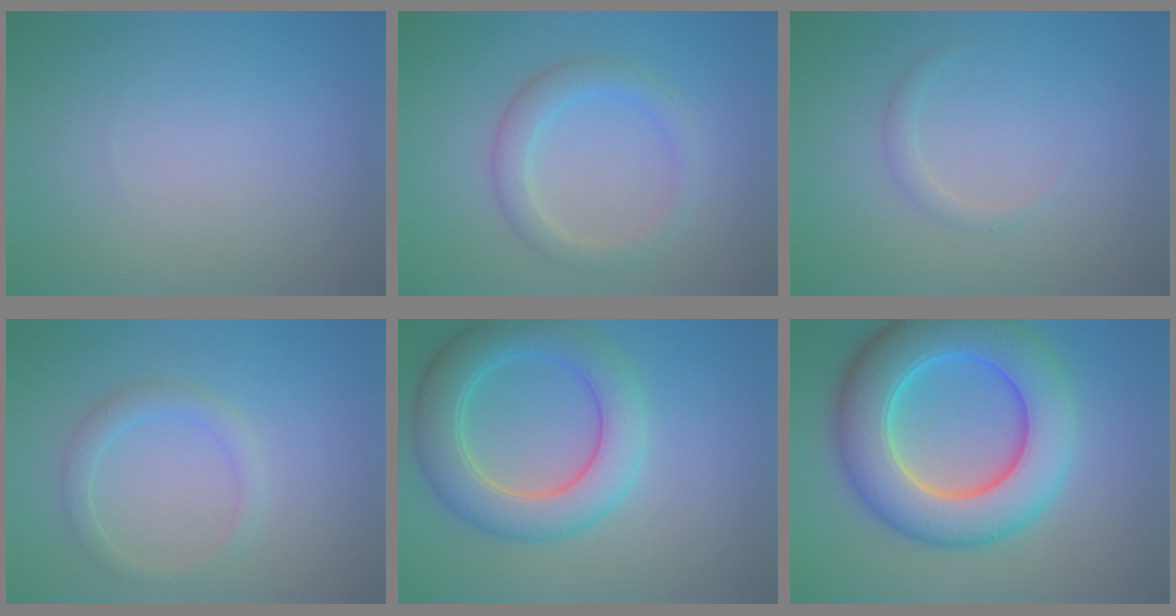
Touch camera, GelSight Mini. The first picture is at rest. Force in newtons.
{"total": 2.8, "press": 2.8, "slide": 0.2}
{"total": 0.9, "press": 0.9, "slide": 0.1}
{"total": 1.9, "press": 1.9, "slide": 0.1}
{"total": 6.3, "press": 6.3, "slide": 0.5}
{"total": 10.6, "press": 10.6, "slide": 0.2}